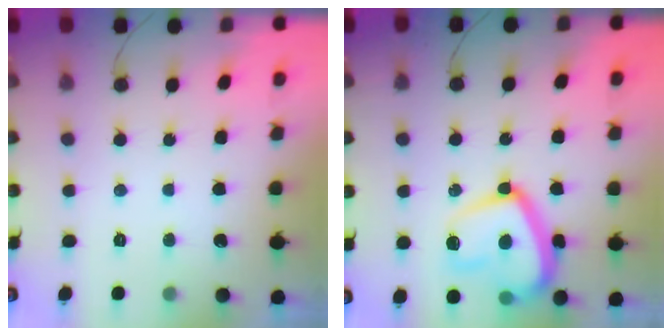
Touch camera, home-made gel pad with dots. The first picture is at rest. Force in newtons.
{"total": 15.5, "press": 15.5, "slide": 1.2}